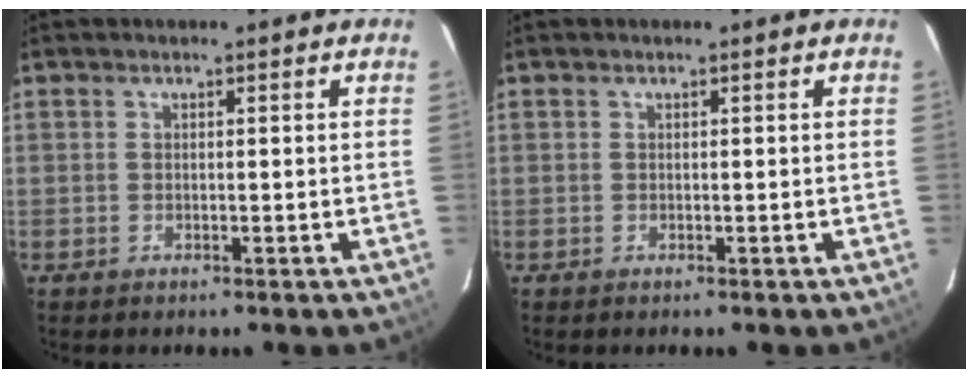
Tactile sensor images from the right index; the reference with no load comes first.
{"total": 0.0}